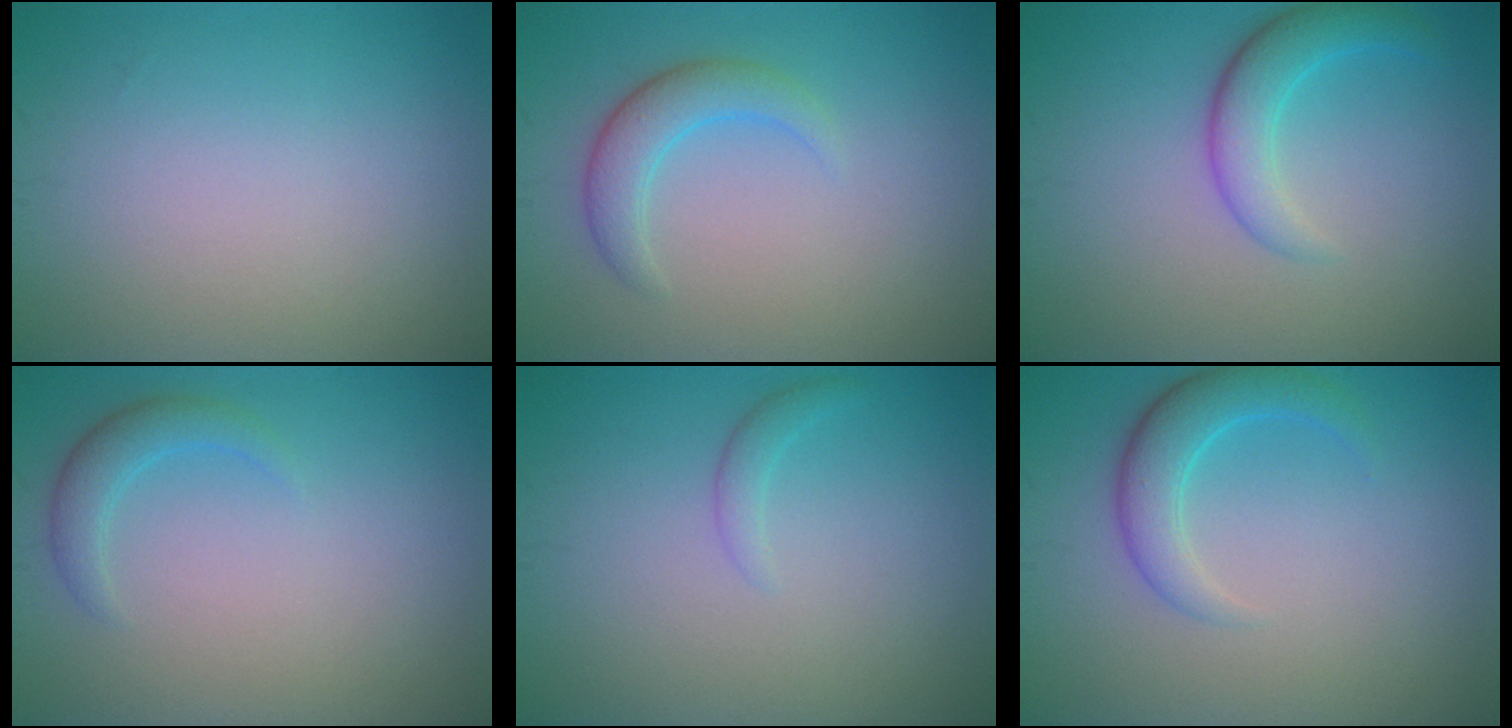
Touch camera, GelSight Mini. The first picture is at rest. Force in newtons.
{"total": 2.9, "press": 2.9, "slide": 0.1}
{"total": 3.4, "press": 3.4, "slide": 0.2}
{"total": 2.1, "press": 2.1, "slide": 0.2}
{"total": 1.1, "press": 1.1, "slide": 0.1}
{"total": 3.4, "press": 3.4, "slide": 0.3}